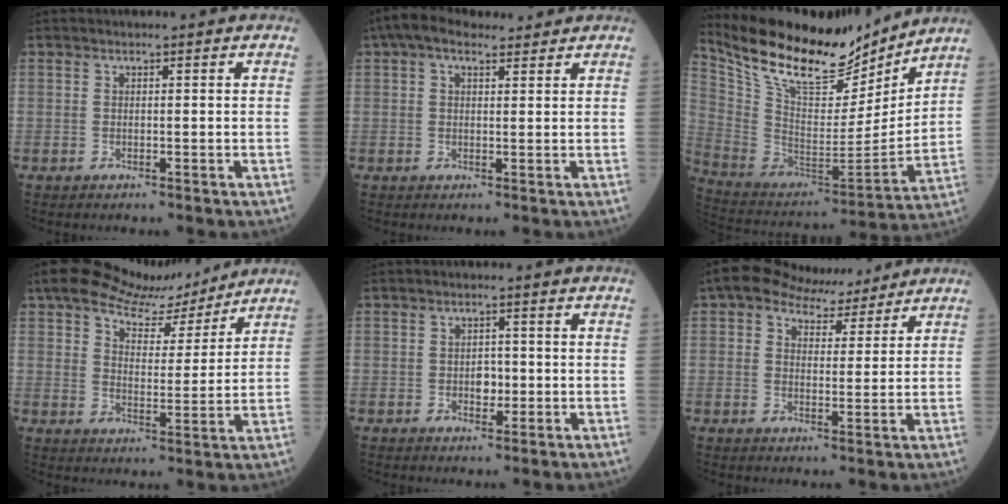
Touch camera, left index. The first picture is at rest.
{"total": 5.2, "force": [3.7, 2.4, 2.9], "torque": [-0.064, 0.037, 0.066]}
{"total": 21.1, "force": [18.2, 5.3, 9.2], "torque": [-0.185, -0.018, 0.315]}
{"total": 10.9, "force": [9.5, 3.4, 4.0], "torque": [-0.070, 0.008, 0.149]}
{"total": 2.3, "force": [-0.6, 1.6, 1.6], "torque": [-0.021, 0.000, -0.008]}
{"total": 7.9, "force": [6.6, 3.6, 2.5], "torque": [-0.042, 0.021, 0.098]}